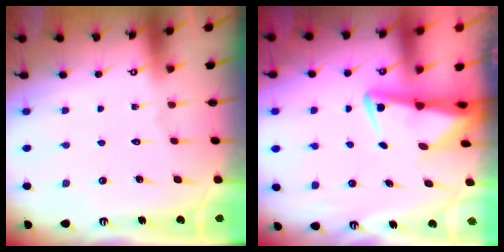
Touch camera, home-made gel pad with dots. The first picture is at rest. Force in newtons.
{"total": 3.6, "press": 3.5, "slide": 0.7}